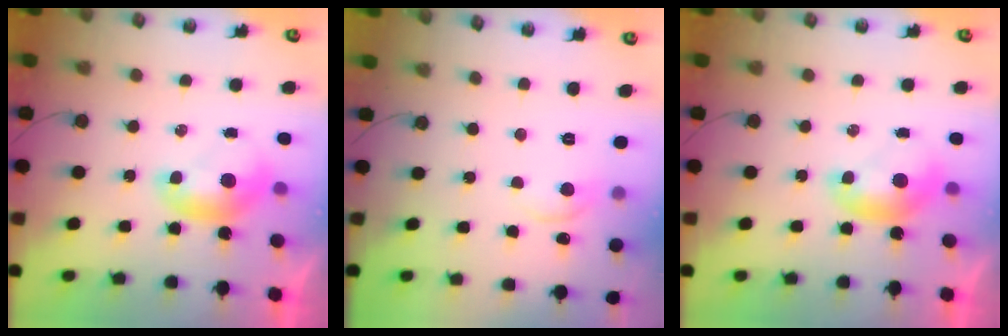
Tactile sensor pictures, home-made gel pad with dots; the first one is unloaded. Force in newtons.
{"total": 1.4, "press": 1.3, "slide": 0.7}
{"total": 0.0}